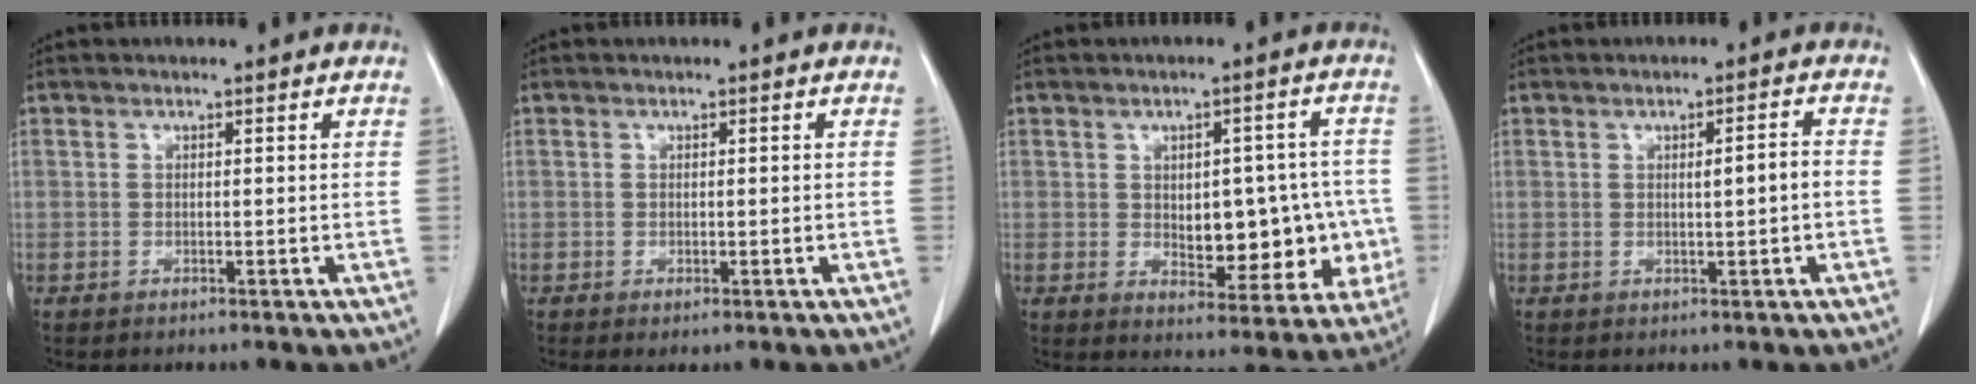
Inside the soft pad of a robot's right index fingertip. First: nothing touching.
{"total": 1.9, "force": [-0.5, 0.9, 1.6], "torque": [-0.037, -0.004, -0.003]}
{"total": 14.1, "force": [-1.3, 8.0, 11.5], "torque": [-0.155, 0.025, 0.008]}
{"total": 3.3, "force": [-0.2, 0.7, 3.3], "torque": [-0.060, 0.010, 0.004]}